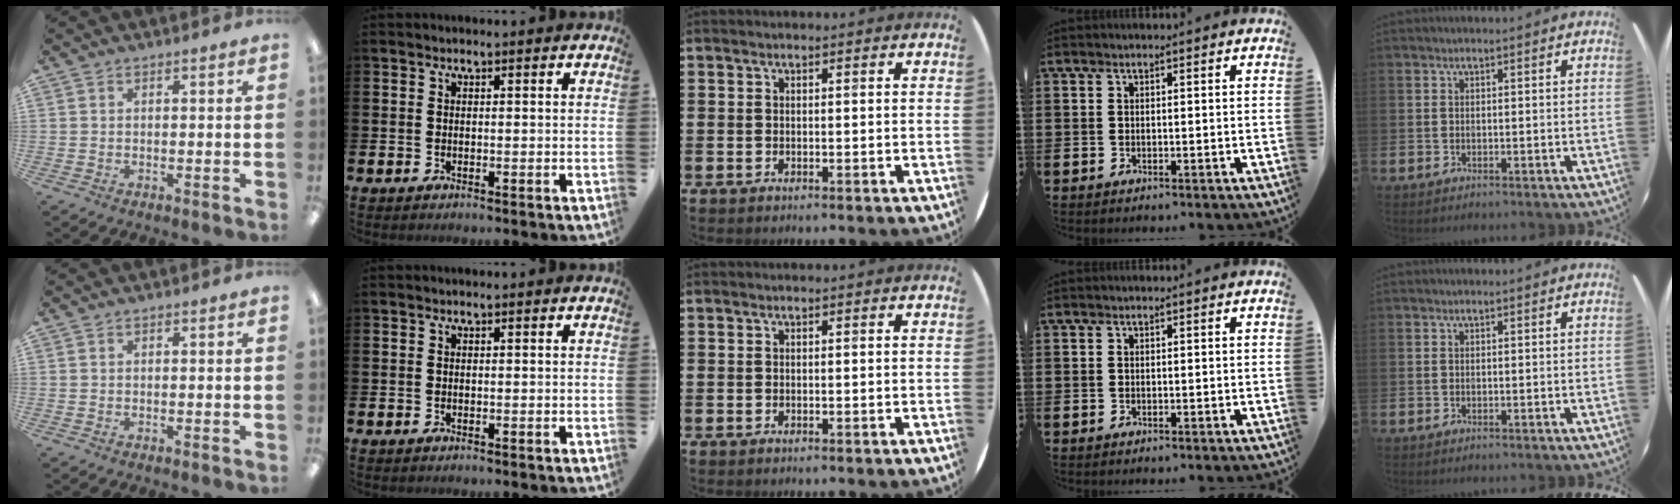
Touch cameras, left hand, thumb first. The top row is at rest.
{}